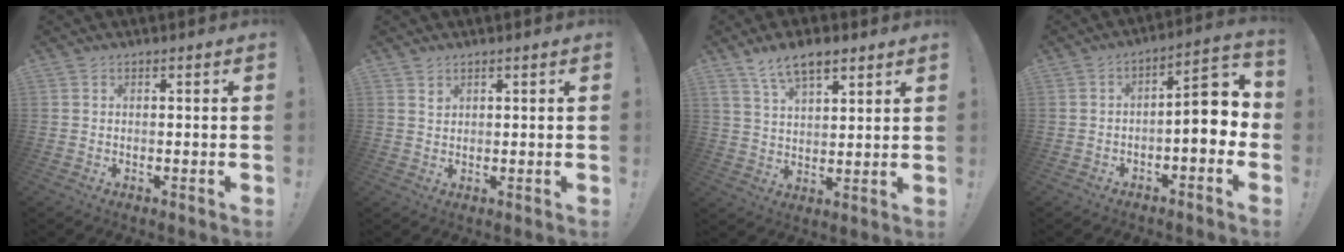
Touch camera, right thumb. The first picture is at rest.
{"total": 1.5, "force": [1.2, 0.8, 0.4], "torque": [0.007, -0.010, 0.020]}
{"total": 9.0, "force": [6.1, 4.0, 5.3], "torque": [-0.082, -0.024, 0.113]}
{"total": 9.2, "force": [-1.0, 3.2, 8.5], "torque": [-0.105, 0.000, -0.022]}